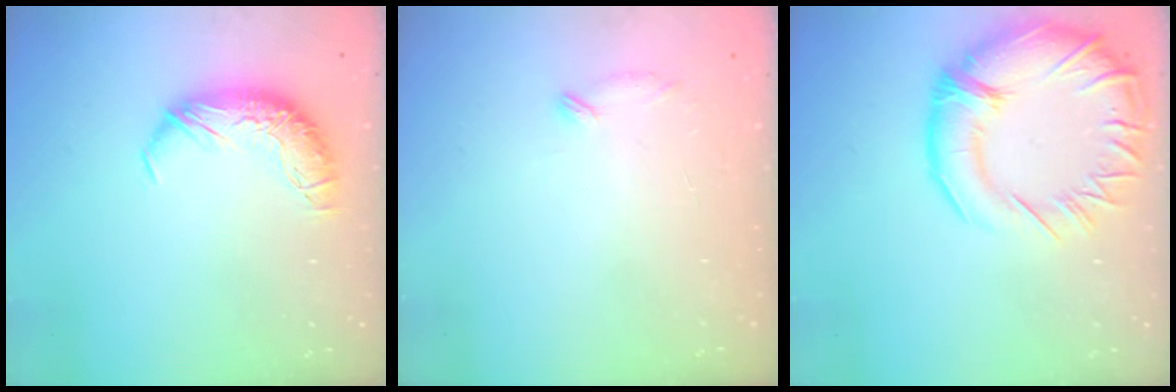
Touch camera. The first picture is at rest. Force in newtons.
{"total": 6.9, "press": 6.8, "slide": 0.8}
{"total": 9.5, "press": 9.1, "slide": 3.0}